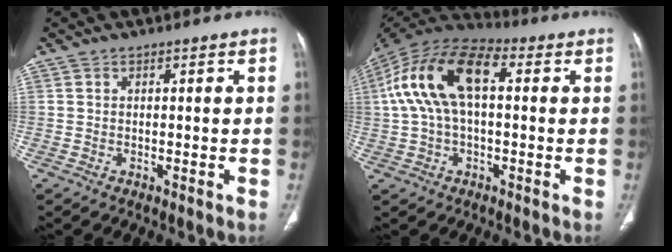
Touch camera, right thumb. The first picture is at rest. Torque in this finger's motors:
{"motor_torque": [2.50, 2.51, 0.43, -0.34, 0.24]}